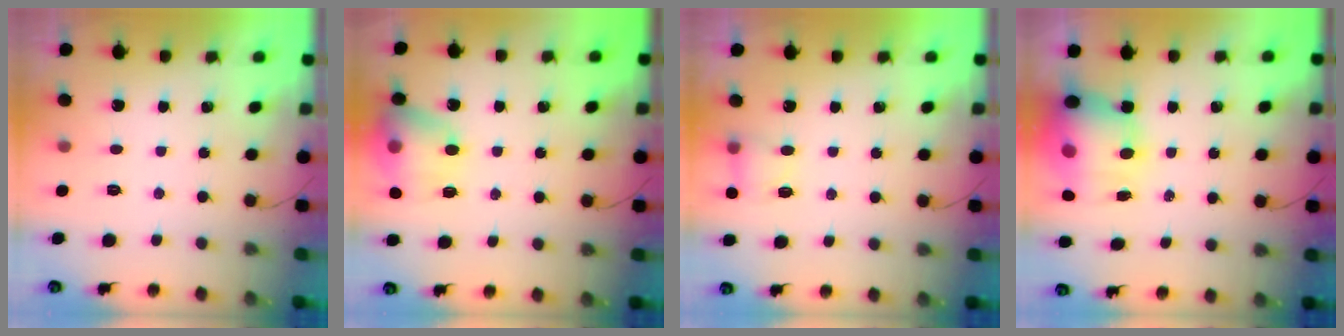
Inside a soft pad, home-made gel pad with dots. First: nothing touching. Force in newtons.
{"total": 15.3, "press": 15.1, "slide": 2.0}
{"total": 5.3, "press": 5.1, "slide": 1.3}
{"total": 13.4, "press": 13.0, "slide": 3.5}